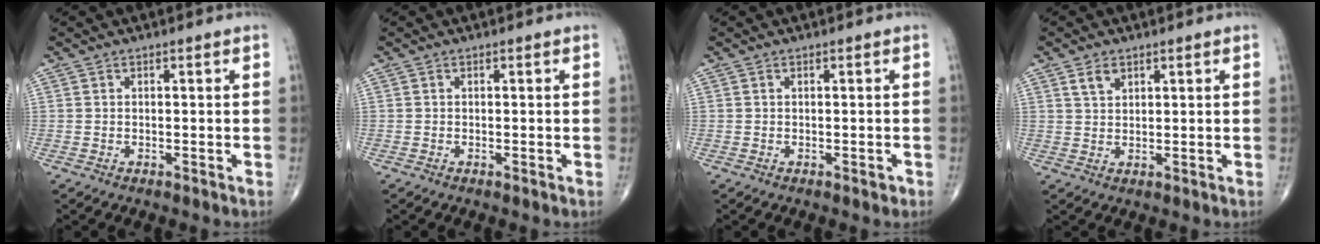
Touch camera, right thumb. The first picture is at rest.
{"total": 0.0}
{"total": 0.9, "force": [-0.4, 0.4, 0.7], "torque": [-0.008, -0.001, -0.004]}
{"total": 3.0, "force": [1.7, 1.8, 1.6], "torque": [-0.023, -0.007, 0.036]}